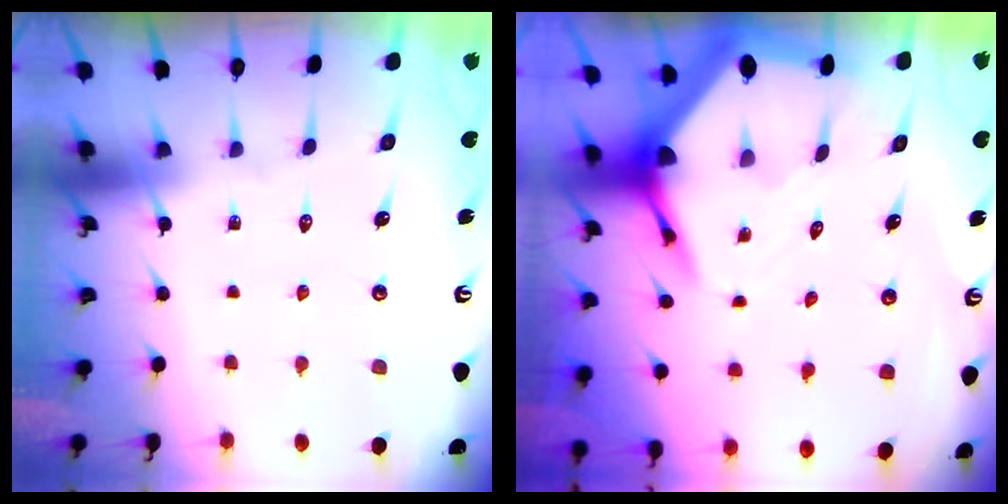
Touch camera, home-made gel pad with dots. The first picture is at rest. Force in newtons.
{"total": 6.7, "press": 6.7, "slide": 0.6}